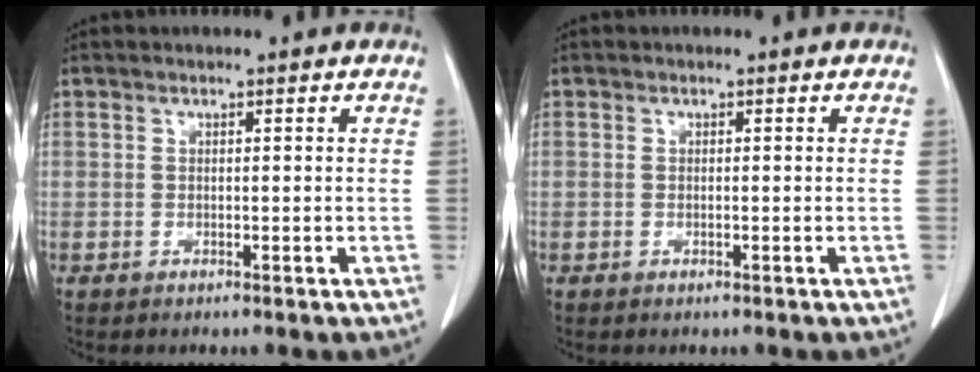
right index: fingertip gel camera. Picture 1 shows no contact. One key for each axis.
{"total": 0.8, "fx": -0.2, "fy": 0.4, "fz": 0.6, "tx": -0.018, "ty": 0.000, "tz": -0.001}